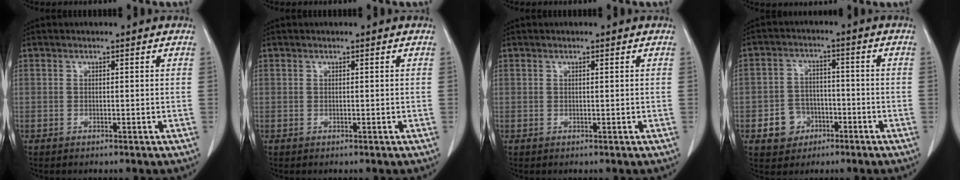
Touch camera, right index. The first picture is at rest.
{"total": 0.0}
{"total": 0.6, "force": [0.1, 0.2, 0.5], "torque": [-0.014, 0.002, 0.005]}
{"total": 6.6, "force": [-2.8, 5.6, 2.1], "torque": [-0.043, 0.021, -0.035]}